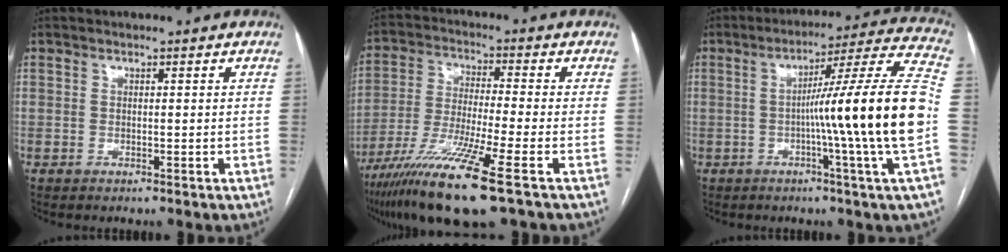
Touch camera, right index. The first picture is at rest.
{"total": 14.5, "force": [-8.4, -0.4, 11.7], "torque": [-0.244, -0.043, -0.155]}
{"total": 18.6, "force": [-2.5, -2.9, 18.2], "torque": [-0.260, -0.003, -0.054]}